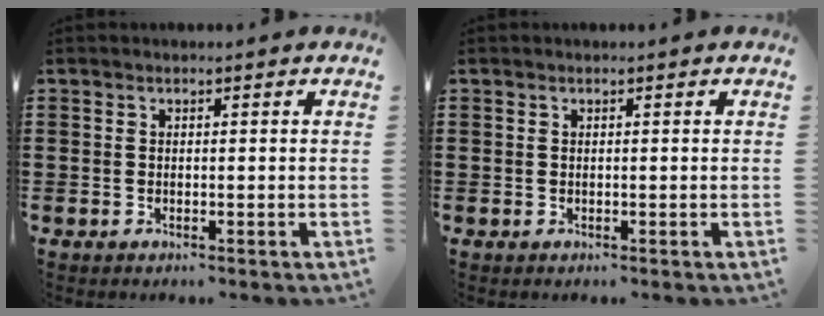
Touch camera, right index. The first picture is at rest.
{"total": 0.0}